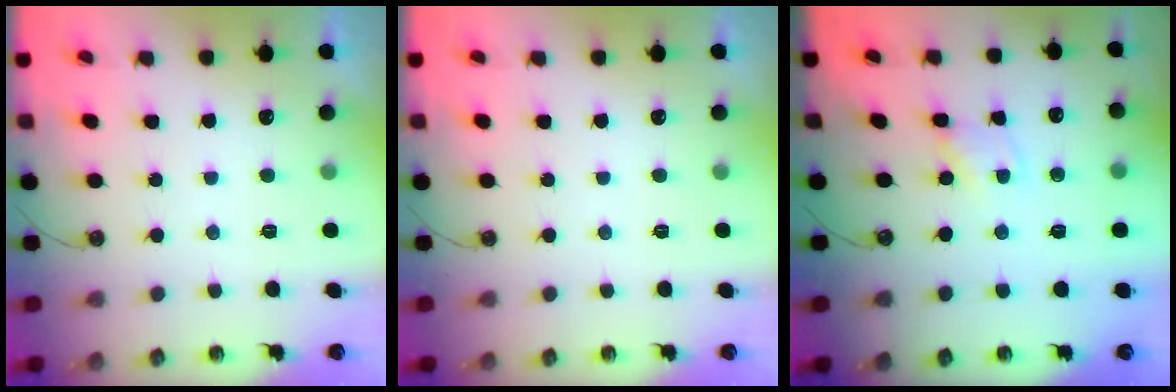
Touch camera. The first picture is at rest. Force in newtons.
{"total": 0.0}
{"total": 1.1, "press": 1.1, "slide": 0.1}